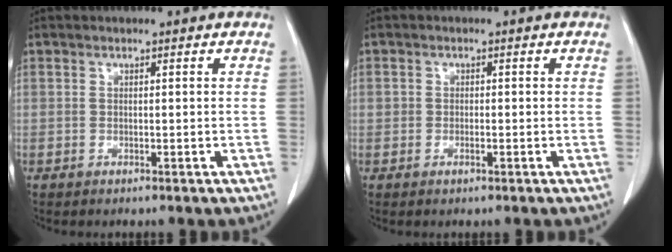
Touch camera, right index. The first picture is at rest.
{"total": 0.8, "force": [-0.4, 0.0, 0.7], "torque": [-0.016, -0.001, -0.006]}